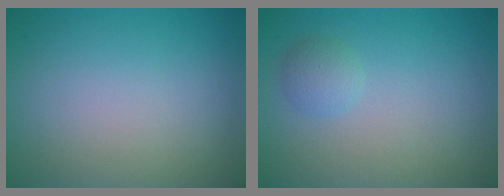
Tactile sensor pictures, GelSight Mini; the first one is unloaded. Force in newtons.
{"total": 1.4, "press": 1.4, "slide": 0.1}